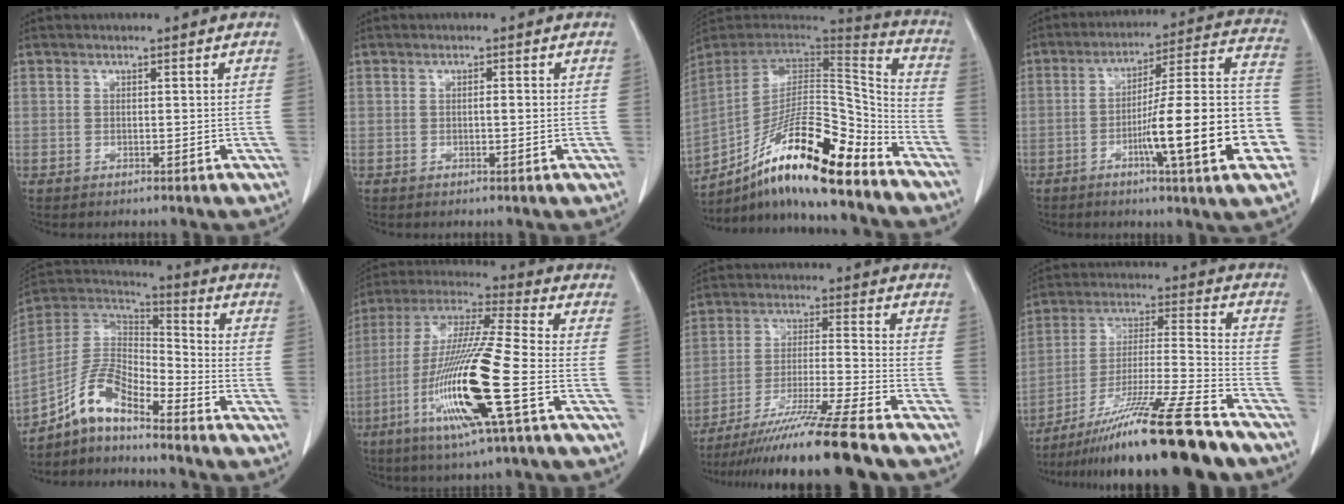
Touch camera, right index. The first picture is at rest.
{"total": 0.9, "force": [-0.1, 0.1, 0.9], "torque": [-0.013, 0.001, -0.001]}
{"total": 22.0, "force": [-15.1, 3.2, 15.7], "torque": [-0.258, 0.000, -0.261]}
{"total": 21.4, "force": [-6.4, 0.7, 20.5], "torque": [-0.238, 0.012, -0.094]}
{"total": 9.8, "force": [-7.3, 2.2, 6.1], "torque": [-0.139, 0.024, -0.142]}
{"total": 18.3, "force": [-6.0, 0.1, 17.3], "torque": [-0.361, -0.024, -0.120]}
{"total": 15.2, "force": [-12.4, -2.4, 8.5], "torque": [-0.145, -0.032, -0.209]}
{"total": 22.0, "force": [-17.1, -0.5, 13.8], "torque": [-0.226, -0.027, -0.292]}